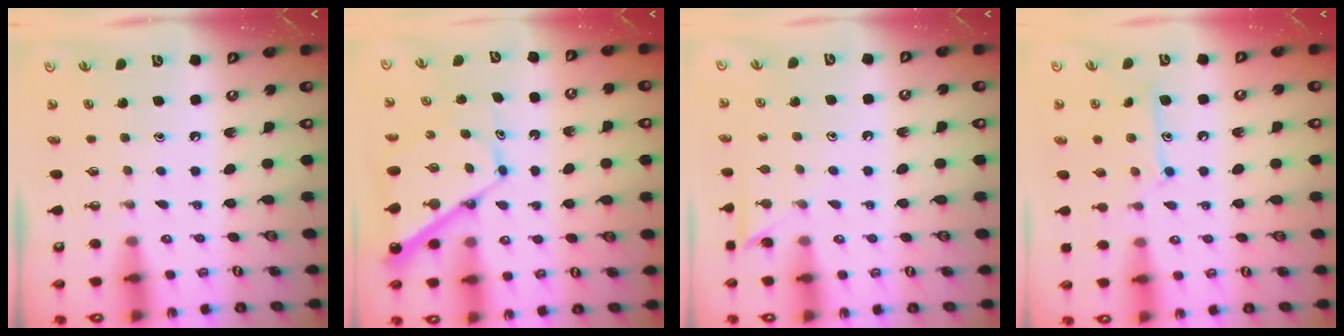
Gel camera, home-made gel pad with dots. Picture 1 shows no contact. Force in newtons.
{"total": 10.5, "press": 10.5, "slide": 1.0}
{"total": 6.1, "press": 6.1, "slide": 0.5}
{"total": 11.0, "press": 11.0, "slide": 0.2}